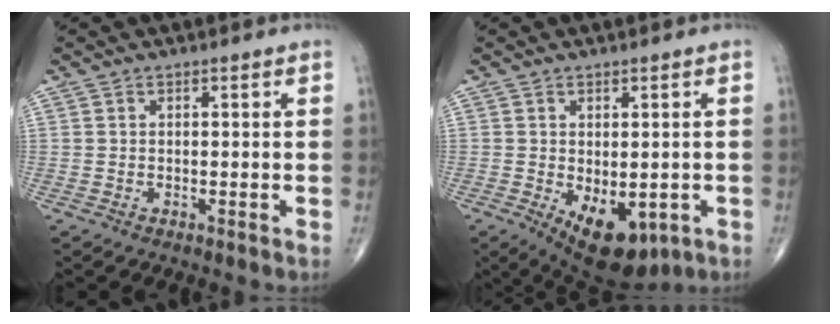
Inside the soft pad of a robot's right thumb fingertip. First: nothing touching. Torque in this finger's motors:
{"motor_torque": [-0.24, 0.74, 0.49, 0.36, 0.27]}